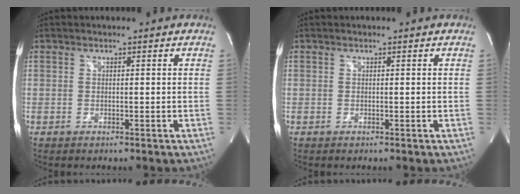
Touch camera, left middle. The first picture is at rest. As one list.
[{"total": 0.0}]